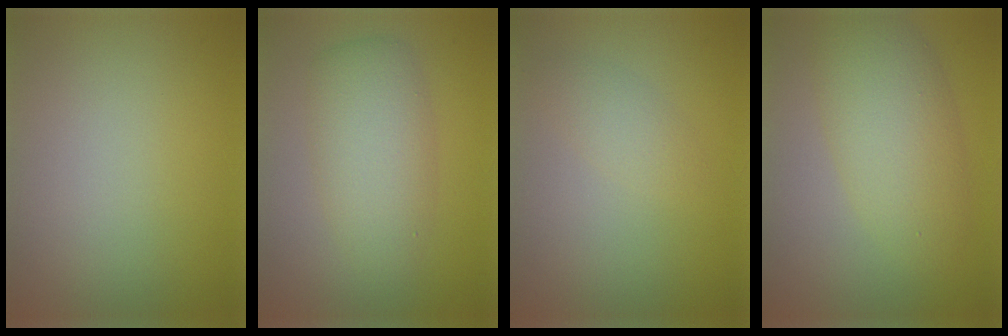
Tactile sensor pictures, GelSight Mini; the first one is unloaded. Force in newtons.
{"total": 4.6, "press": 4.6, "slide": 0.1}
{"total": 1.6, "press": 1.6, "slide": 0.1}
{"total": 5.6, "press": 5.6, "slide": 0.2}